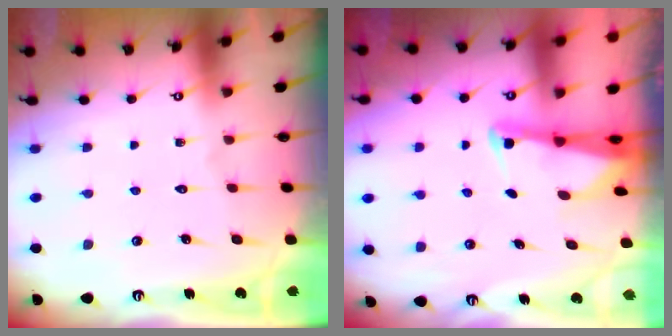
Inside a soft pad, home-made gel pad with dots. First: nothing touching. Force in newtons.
{"total": 2.6, "press": 2.6, "slide": 0.3}